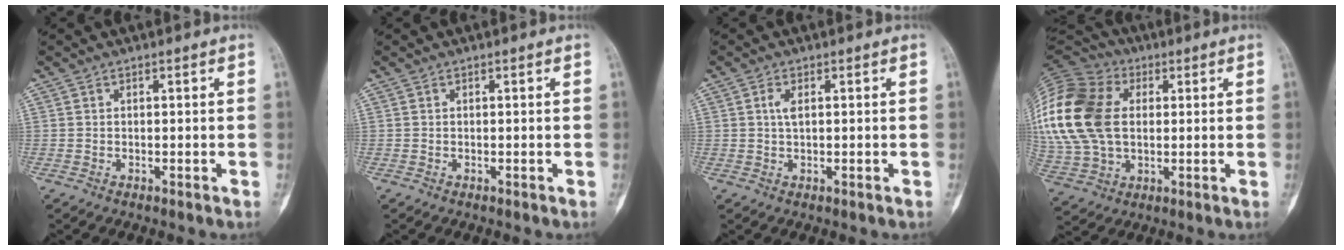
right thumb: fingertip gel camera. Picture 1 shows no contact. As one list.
[{"total": 0.0}, {"total": 2.2, "force": [0.3, 0.9, 2.0], "torque": [-0.040, 0.000, 0.006]}, {"total": 26.1, "force": [4.1, 18.1, 18.3], "torque": [-0.429, 0.028, 0.081]}]